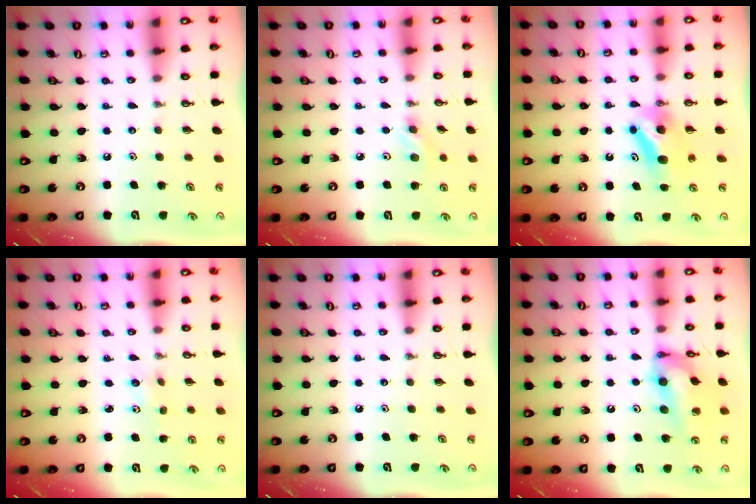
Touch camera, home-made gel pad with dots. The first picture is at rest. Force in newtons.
{"total": 6.4, "press": 6.3, "slide": 0.8}
{"total": 7.2, "press": 7.1, "slide": 1.4}
{"total": 4.8, "press": 4.2, "slide": 2.5}
{"total": 0.0}
{"total": 15.0, "press": 14.3, "slide": 4.5}